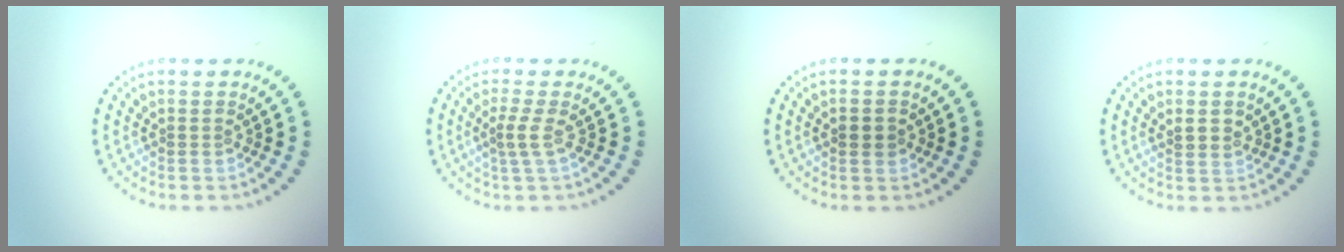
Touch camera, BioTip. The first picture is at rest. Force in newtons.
{"total": 1.5, "press": 1.1, "slide": 1.1}
{"total": 1.6, "press": 1.6, "slide": 0.1}
{"total": 1.5, "press": 1.3, "slide": 0.6}